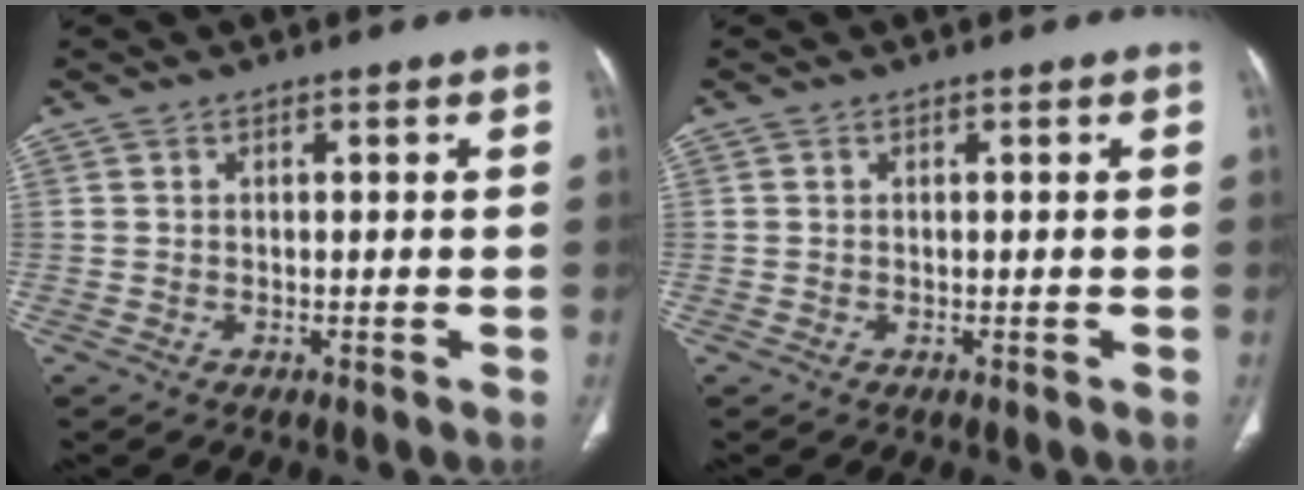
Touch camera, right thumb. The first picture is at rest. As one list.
[{"total": 0.0}]